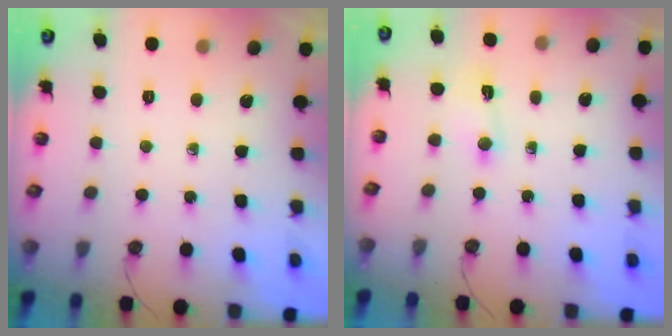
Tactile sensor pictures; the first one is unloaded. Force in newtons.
{"total": 2.9, "press": 2.9, "slide": 0.4}